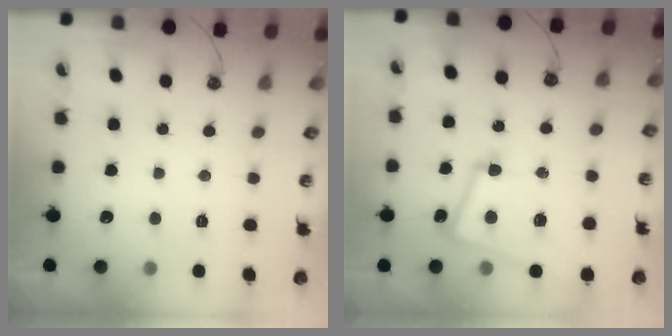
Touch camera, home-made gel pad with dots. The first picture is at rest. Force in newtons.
{"total": 9.9, "press": 9.7, "slide": 2.0}